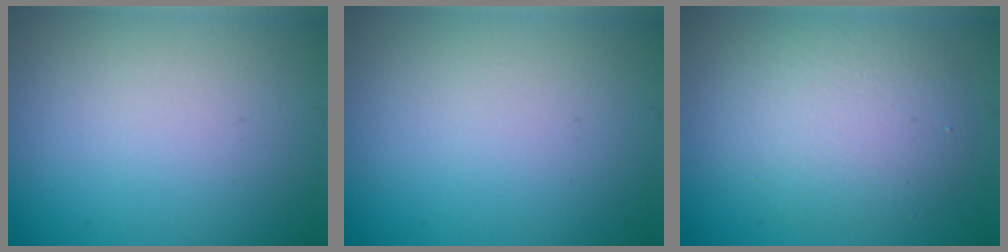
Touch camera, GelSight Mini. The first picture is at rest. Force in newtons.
{"total": 0.0}
{"total": 5.3, "press": 5.3, "slide": 0.3}